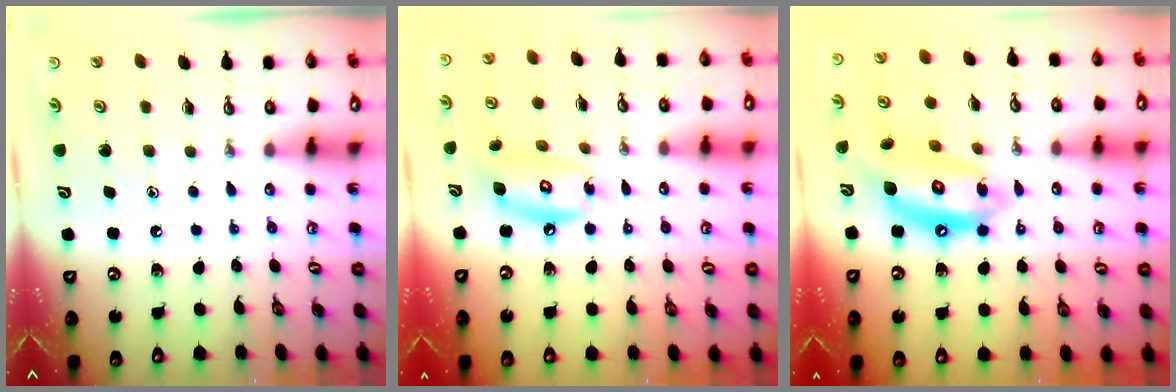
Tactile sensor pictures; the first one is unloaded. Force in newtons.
{"total": 11.5, "press": 11.4, "slide": 1.0}
{"total": 13.5, "press": 13.4, "slide": 0.9}